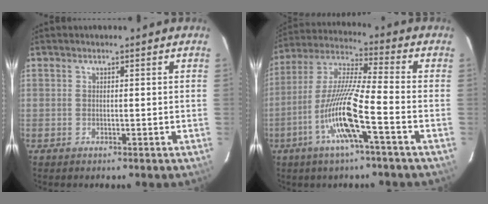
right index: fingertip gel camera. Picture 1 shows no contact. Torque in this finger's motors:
{"motor_torque": [1.79, -0.35, 1.05, 0.21]}